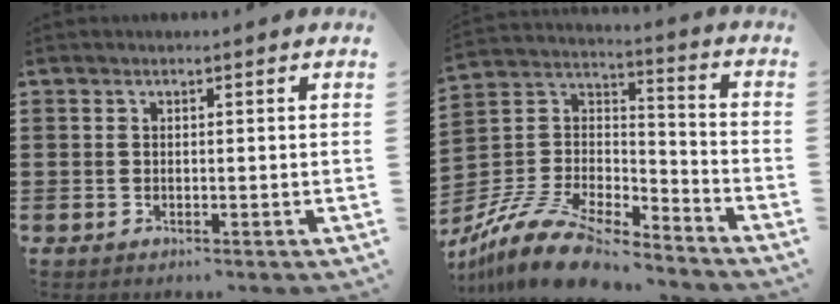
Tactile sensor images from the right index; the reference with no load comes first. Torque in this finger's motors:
{"motor_torque": [-2.00, 0.12, -0.08, -0.09]}